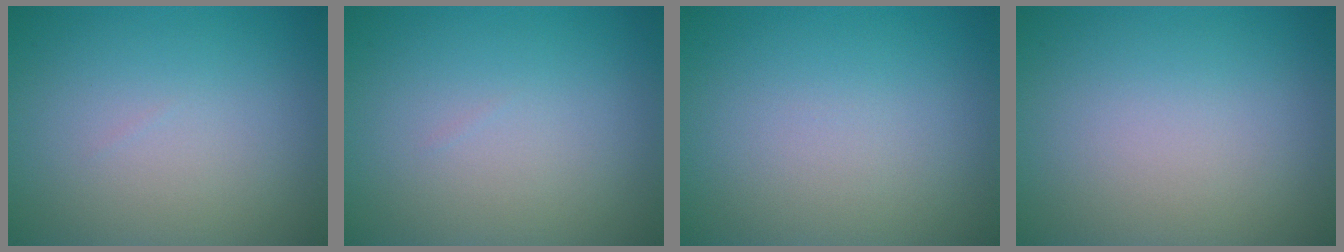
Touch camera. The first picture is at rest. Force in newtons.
{"total": 0.0}
{"total": 0.0}
{"total": 0.0}